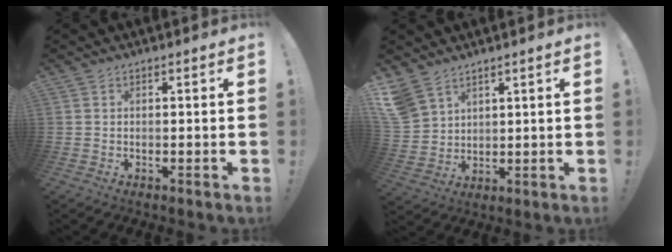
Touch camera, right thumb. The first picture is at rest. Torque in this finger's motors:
{"motor_torque": [-0.01, 0.06, 0.07, 0.06, 0.09]}